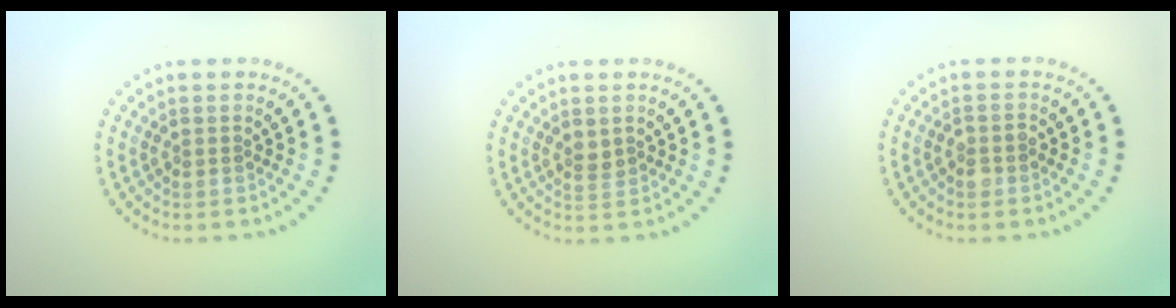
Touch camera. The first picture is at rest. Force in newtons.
{"total": 1.1, "press": 1.0, "slide": 0.4}
{"total": 1.3, "press": 1.2, "slide": 0.4}